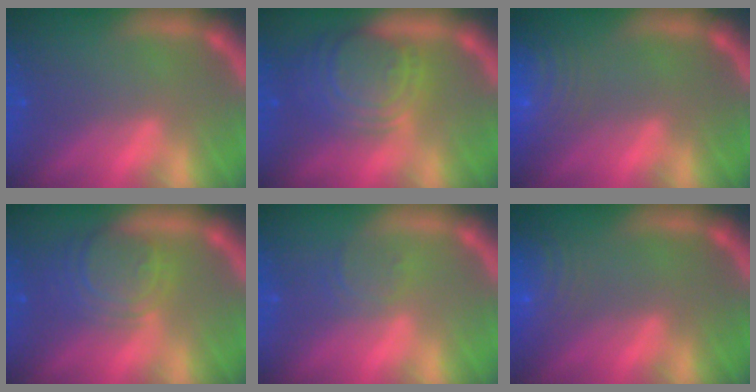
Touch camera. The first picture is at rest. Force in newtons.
{"total": 8.5}
{"total": 10.0}
{"total": 6.0}
{"total": 1.9}
{"total": 7.0}